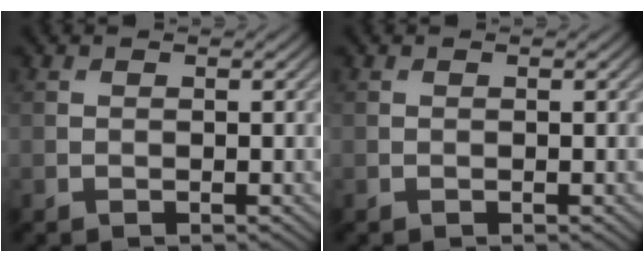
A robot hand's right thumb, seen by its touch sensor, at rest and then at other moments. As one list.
[{"total": 0.0}]